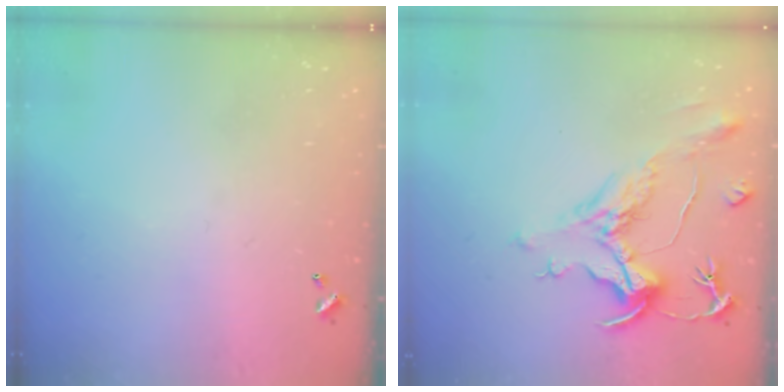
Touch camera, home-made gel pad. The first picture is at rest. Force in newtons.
{"total": 1.9, "press": 1.4, "slide": 1.2}